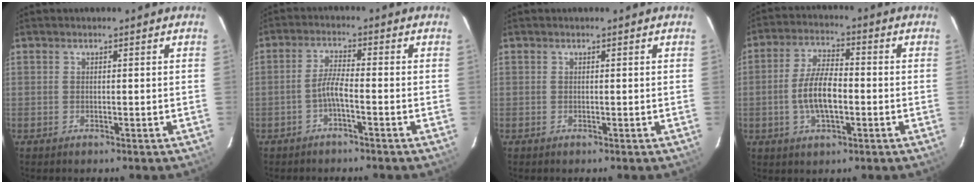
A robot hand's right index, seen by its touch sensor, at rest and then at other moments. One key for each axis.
{"total": 3.1, "fx": -1.8, "fy": 0.1, "fz": 2.6, "tx": -0.061, "ty": 0.009, "tz": -0.037}
{"total": 0.0}
{"total": 8.6, "fx": -1.7, "fy": 3.3, "fz": 7.8, "tx": -0.153, "ty": 0.007, "tz": -0.030}